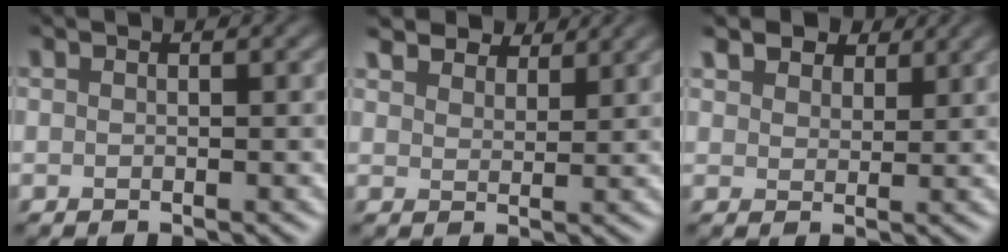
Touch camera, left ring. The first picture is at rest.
{"total": 5.2, "force": [4.7, 1.7, 1.5], "torque": [-0.036, -0.004, 0.090]}
{"total": 4.8, "force": [3.7, 2.5, 1.8], "torque": [-0.046, -0.001, 0.066]}